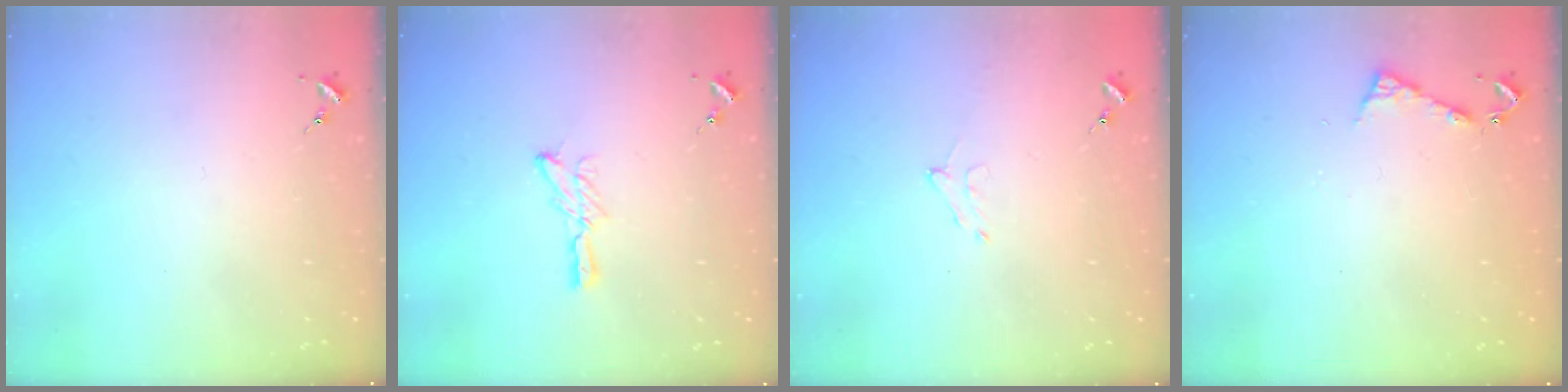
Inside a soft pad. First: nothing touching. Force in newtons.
{"total": 6.1, "press": 6.0, "slide": 0.7}
{"total": 5.4, "press": 5.3, "slide": 0.8}
{"total": 4.9, "press": 4.8, "slide": 0.5}